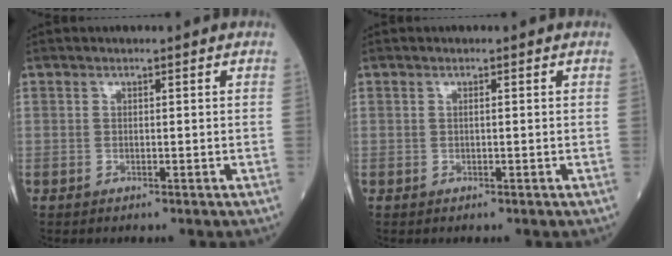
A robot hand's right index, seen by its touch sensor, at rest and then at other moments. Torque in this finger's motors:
{"motor_torque": [-0.26, -0.01, -0.05, -0.01]}